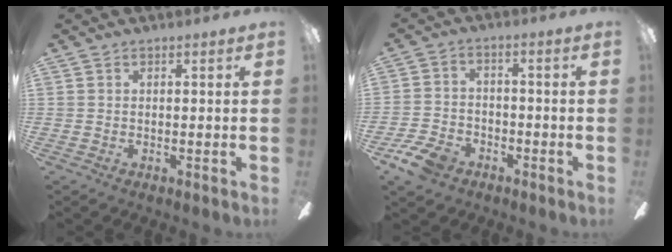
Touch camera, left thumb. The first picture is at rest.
{"total": 8.1, "force": [-5.3, 4.8, 3.9], "torque": [-0.090, 0.026, -0.100]}